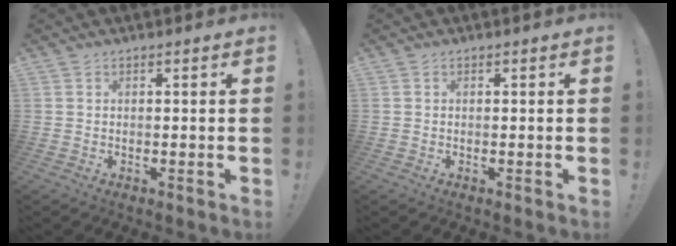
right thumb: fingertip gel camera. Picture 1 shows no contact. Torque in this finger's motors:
{"motor_torque": [-0.04, -0.29, -0.19, 0.49, -0.05]}